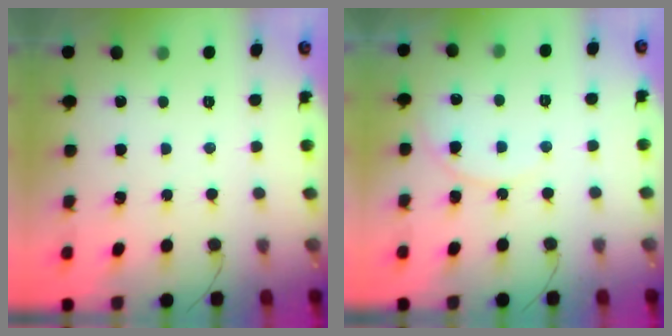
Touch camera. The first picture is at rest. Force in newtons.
{"total": 8.6, "press": 8.6, "slide": 0.4}